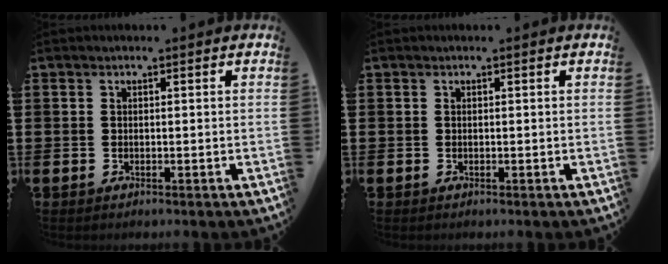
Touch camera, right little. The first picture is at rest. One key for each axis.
{"total": 0.0}